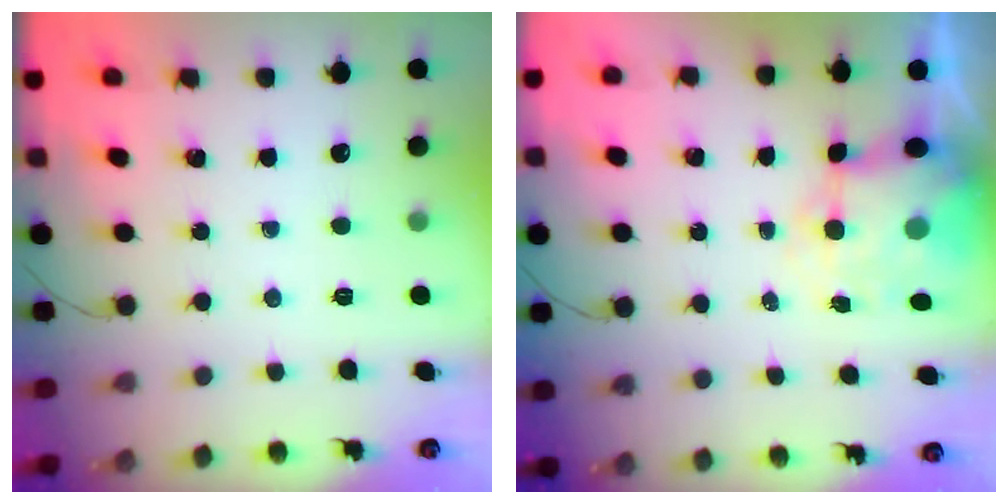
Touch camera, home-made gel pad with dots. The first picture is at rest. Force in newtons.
{"total": 8.3, "press": 8.0, "slide": 2.1}